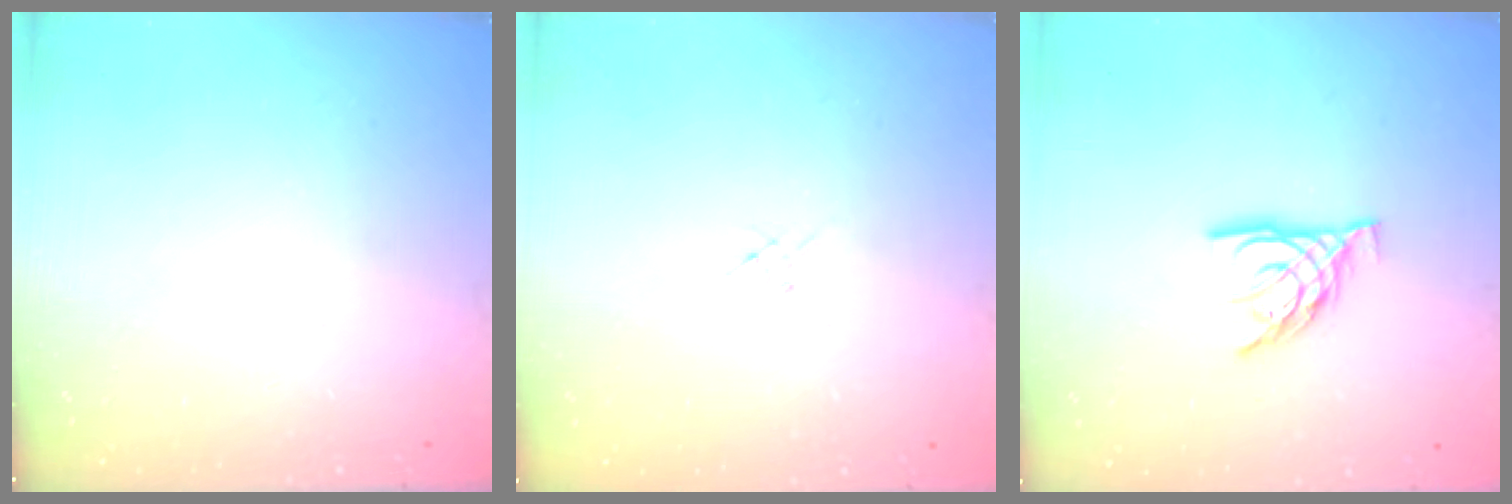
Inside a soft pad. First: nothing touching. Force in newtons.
{"total": 1.3, "press": 1.2, "slide": 0.5}
{"total": 9.2, "press": 9.1, "slide": 0.9}